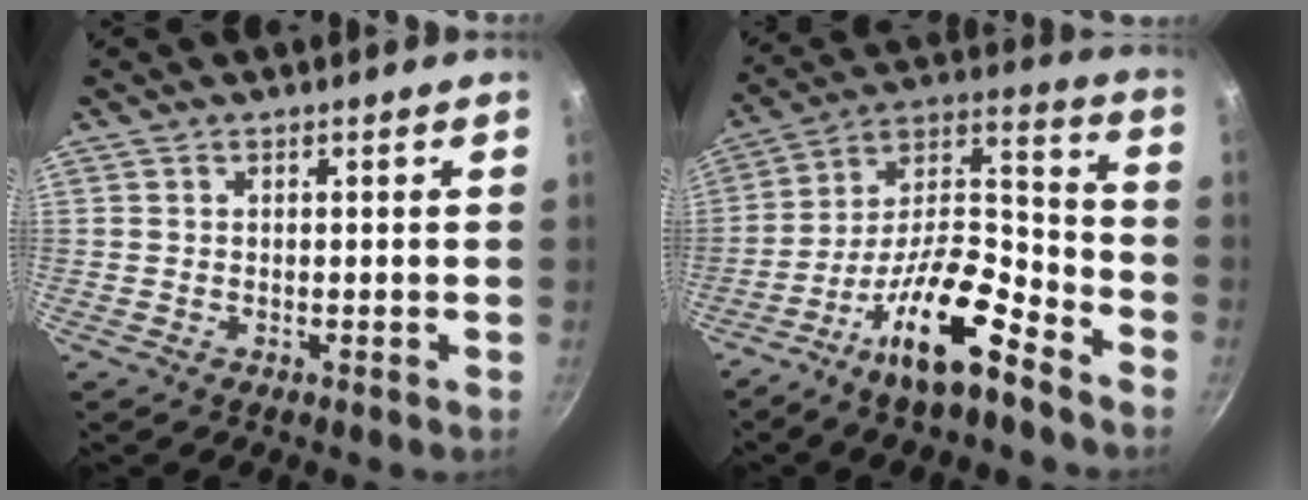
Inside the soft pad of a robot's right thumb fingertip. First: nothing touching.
{"total": 17.4, "force": [-11.0, 5.5, 12.3], "torque": [-0.201, 0.087, -0.205]}